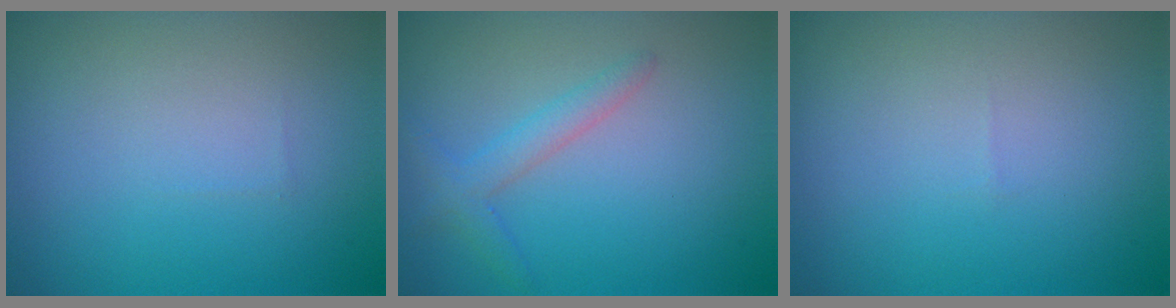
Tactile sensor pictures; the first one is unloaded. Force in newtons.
{"total": 2.2, "press": 2.2, "slide": 0.1}
{"total": 0.0}